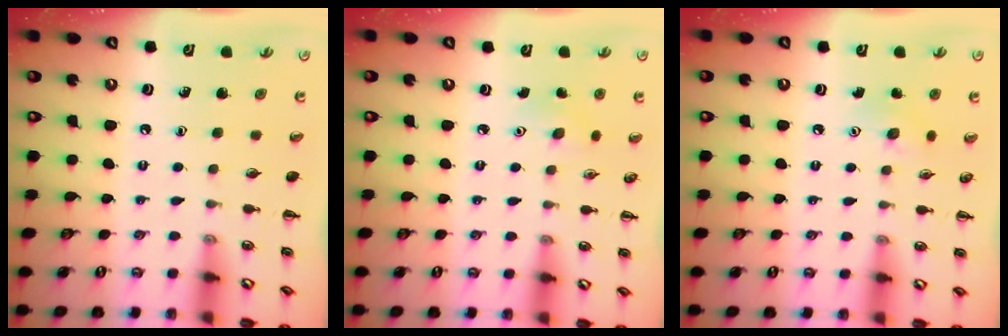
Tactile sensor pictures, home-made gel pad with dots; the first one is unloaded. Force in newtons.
{"total": 3.9, "press": 3.7, "slide": 1.0}
{"total": 6.2, "press": 6.0, "slide": 1.4}